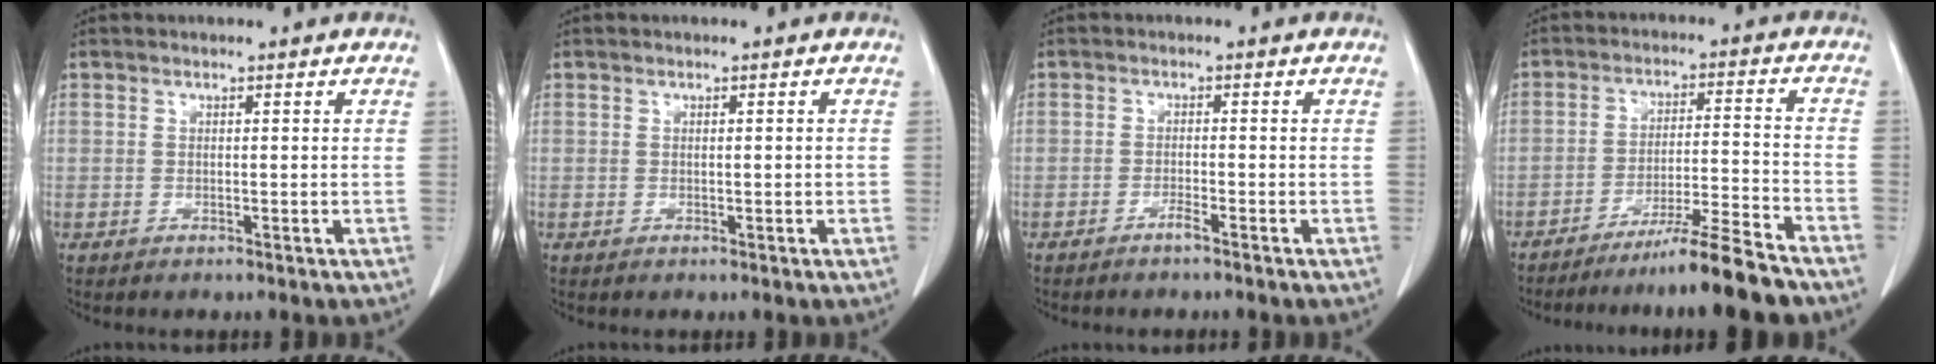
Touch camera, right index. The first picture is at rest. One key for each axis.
{"total": 0.6, "fx": -0.1, "fy": 0.1, "fz": 0.6, "tx": -0.009, "ty": 0.000, "tz": 0.001}
{"total": 1.3, "fx": -1.1, "fy": -0.1, "fz": 0.7, "tx": -0.015, "ty": 0.001, "tz": -0.021}
{"total": 10.0, "fx": -8.3, "fy": -1.2, "fz": 5.4, "tx": -0.071, "ty": -0.011, "tz": -0.141}